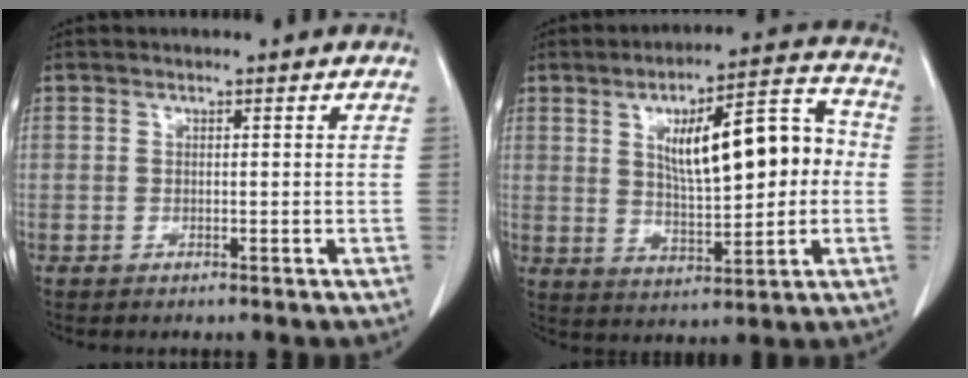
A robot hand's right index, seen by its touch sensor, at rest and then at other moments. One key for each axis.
{"total": 15.0, "fx": 1.7, "fy": 4.6, "fz": 14.1, "tx": -0.207, "ty": 0.035, "tz": 0.033}